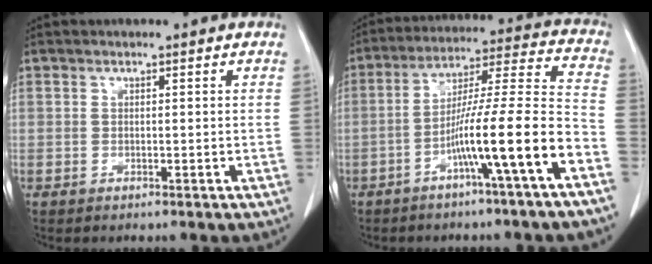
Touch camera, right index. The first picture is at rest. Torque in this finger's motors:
{"motor_torque": [1.94, -0.19, 0.88, 0.20]}